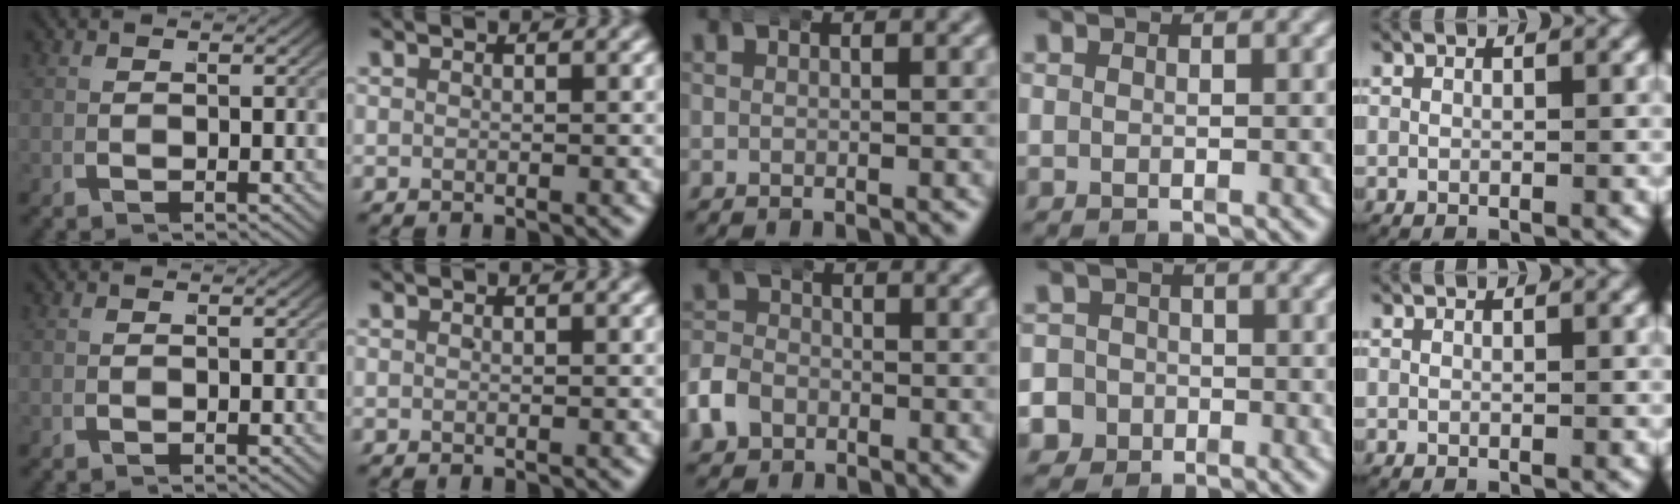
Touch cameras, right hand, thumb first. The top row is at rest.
{"middle": {"total": 3.3, "force": [-1.7, 2.7, 0.8], "torque": [-0.021, 0.001, -0.039]}, "ring": {"total": 6.2, "force": [-2.5, 5.5, 1.1], "torque": [-0.030, -0.025, -0.043]}}